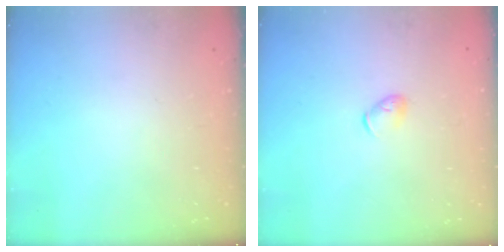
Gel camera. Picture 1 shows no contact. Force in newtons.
{"total": 5.0, "press": 4.9, "slide": 1.1}